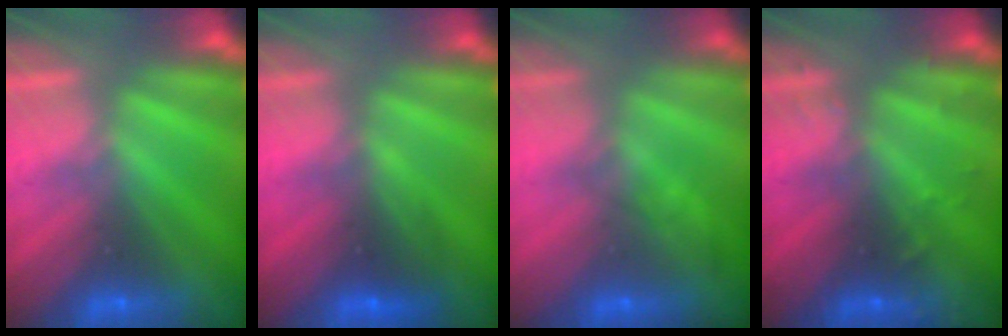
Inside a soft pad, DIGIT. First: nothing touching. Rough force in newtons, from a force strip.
{"total": 2.8}
{"total": 1.1}
{"total": 2.9}